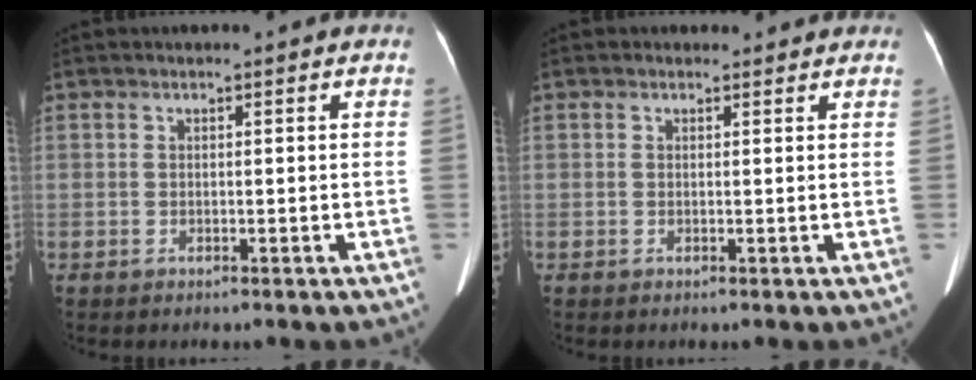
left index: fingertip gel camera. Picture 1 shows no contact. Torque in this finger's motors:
{"motor_torque": [-0.01, -0.22, -0.03, -0.02]}